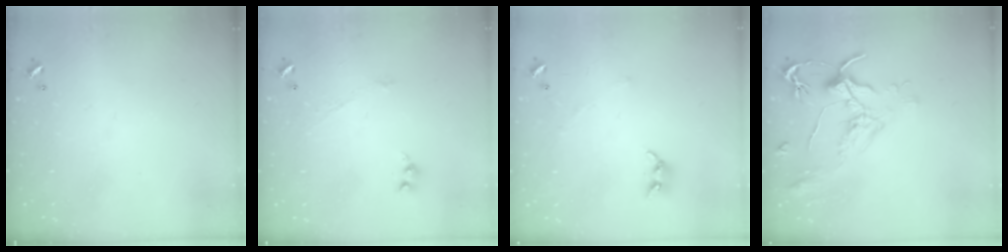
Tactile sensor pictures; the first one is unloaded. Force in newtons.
{"total": 1.9, "press": 1.8, "slide": 0.4}
{"total": 3.6, "press": 3.6, "slide": 0.6}
{"total": 1.6, "press": 1.5, "slide": 0.7}